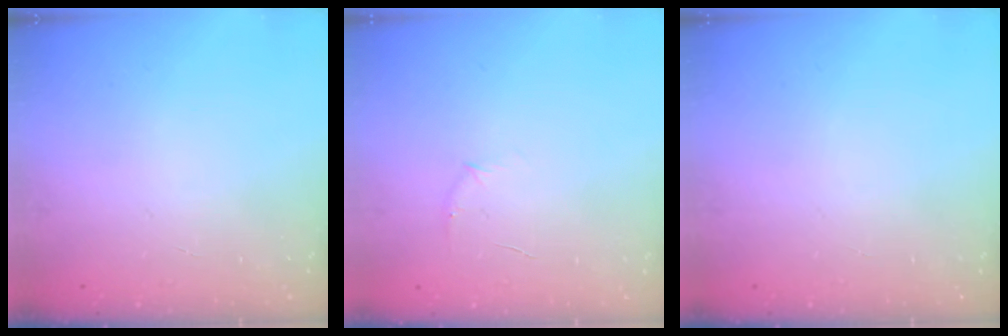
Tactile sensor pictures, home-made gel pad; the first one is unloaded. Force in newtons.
{"total": 4.7, "press": 4.4, "slide": 1.4}
{"total": 0.0}